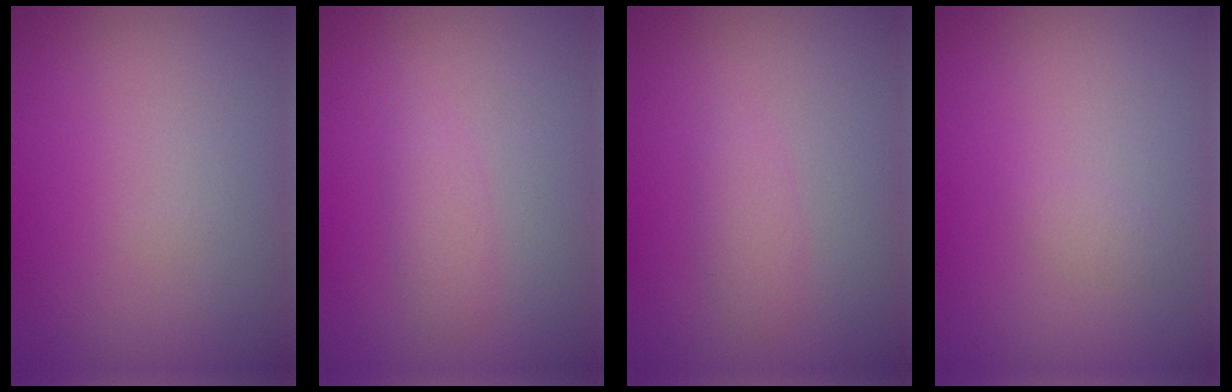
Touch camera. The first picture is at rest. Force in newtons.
{"total": 1.3, "press": 1.3, "slide": 0.0}
{"total": 1.3, "press": 1.3, "slide": 0.0}
{"total": 0.7, "press": 0.7, "slide": 0.0}